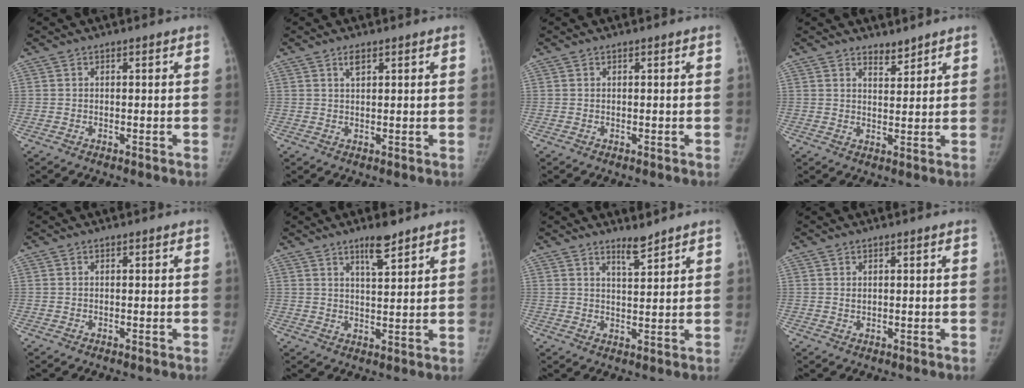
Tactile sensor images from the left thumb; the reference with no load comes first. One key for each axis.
{"total": 1.8, "fx": 1.1, "fy": 0.7, "fz": 1.2, "tx": -0.020, "ty": -0.003, "tz": 0.021}
{"total": 0.0}
{"total": 2.7, "fx": 2.5, "fy": 0.9, "fz": 0.6, "tx": 0.006, "ty": -0.022, "tz": 0.041}
{"total": 0.0}
{"total": 5.5, "fx": 4.0, "fy": 1.2, "fz": 3.6, "tx": -0.050, "ty": -0.029, "tz": 0.066}
{"total": 3.3, "fx": 2.9, "fy": 0.3, "fz": 1.5, "tx": -0.018, "ty": -0.031, "tz": 0.051}
{"total": 0.7, "fx": 0.3, "fy": 0.4, "fz": 0.5, "tx": -0.003, "ty": -0.003, "tz": 0.008}